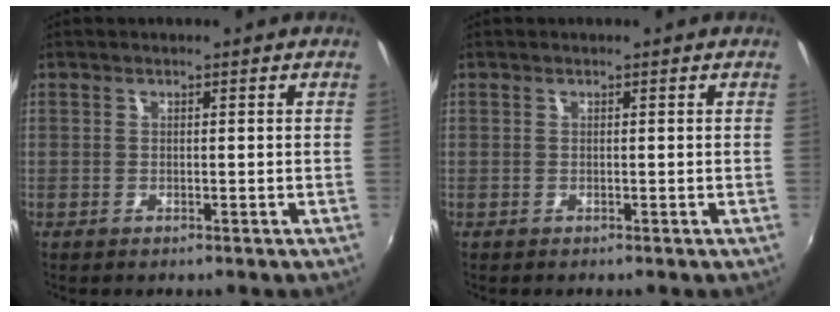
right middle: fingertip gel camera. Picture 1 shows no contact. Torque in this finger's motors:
{"motor_torque": [0.24, -0.34, 0.00, 0.00]}